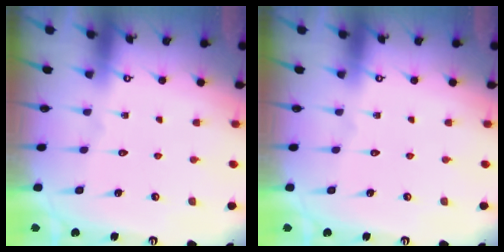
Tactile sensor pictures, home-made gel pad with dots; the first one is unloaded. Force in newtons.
{"total": 0.0}